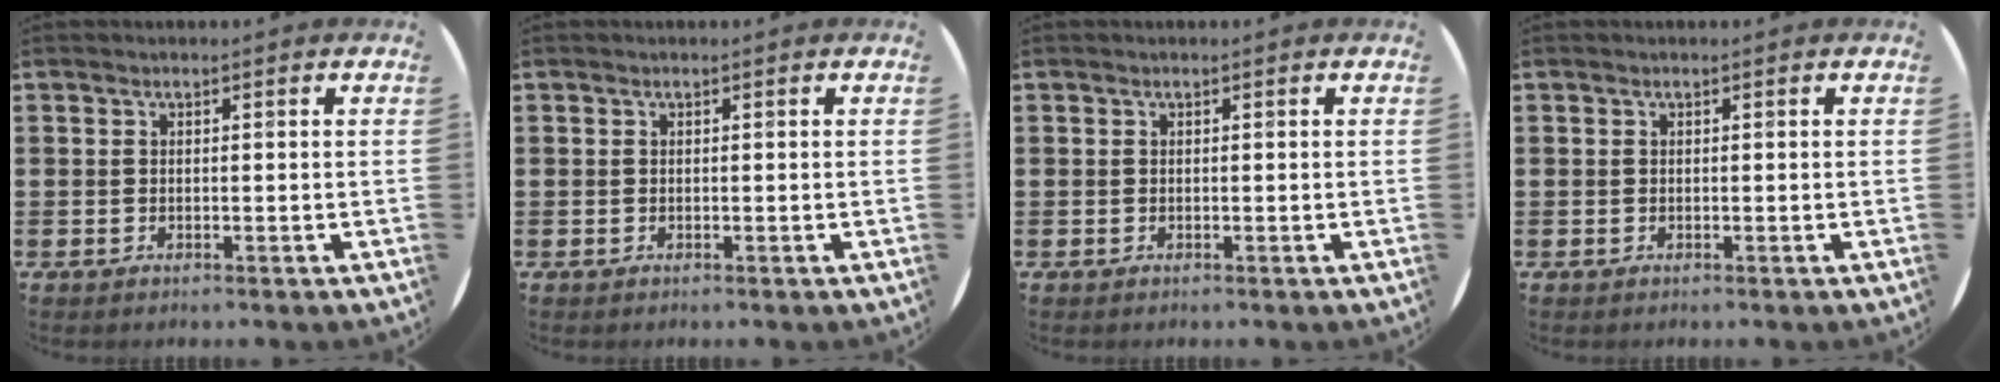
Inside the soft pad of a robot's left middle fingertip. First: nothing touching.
{"total": 0.0}
{"total": 0.0}
{"total": 0.0}